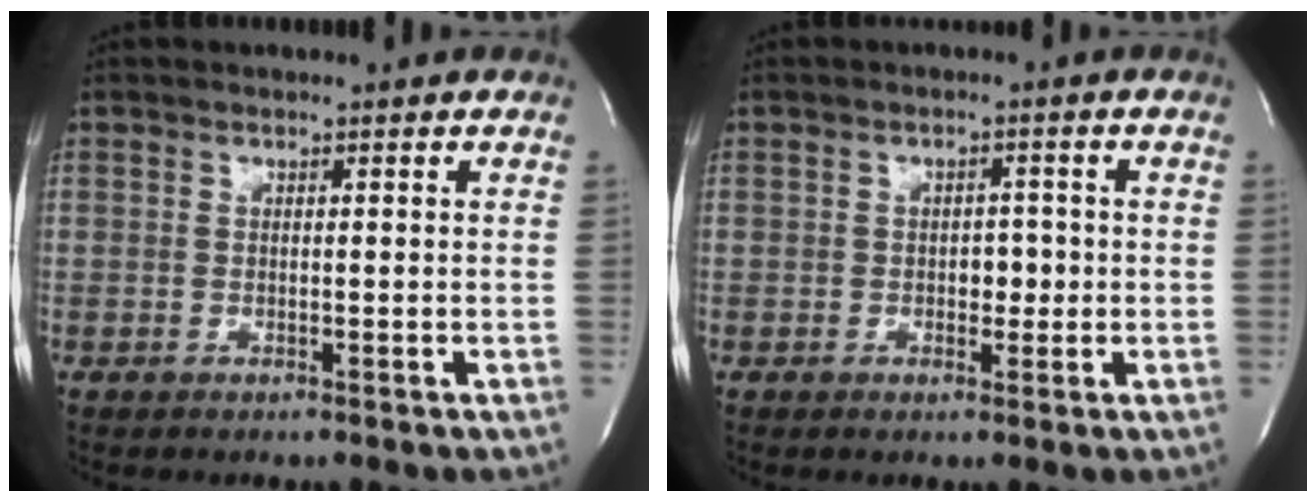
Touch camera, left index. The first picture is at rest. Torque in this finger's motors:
{"motor_torque": [0.20, -0.17, 0.01, 0.00]}